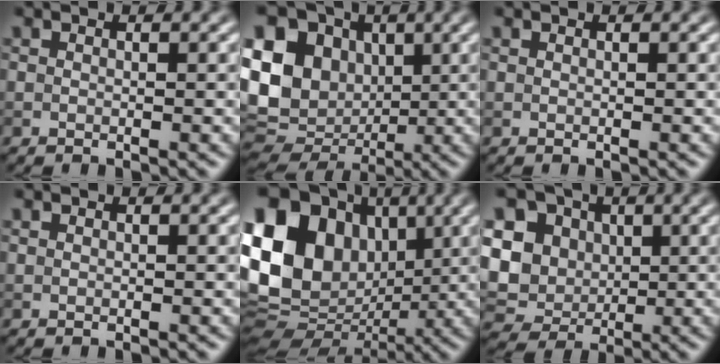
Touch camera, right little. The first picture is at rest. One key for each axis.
{"total": 15.2, "fx": 1.3, "fy": 12.6, "fz": 8.4, "tx": -0.188, "ty": 0.004, "tz": 0.018}
{"total": 0.0}
{"total": 0.0}
{"total": 15.4, "fx": 2.6, "fy": 12.0, "fz": 9.2, "tx": -0.203, "ty": 0.022, "tz": 0.045}
{"total": 10.2, "fx": 1.7, "fy": 8.8, "fz": 5.0, "tx": -0.120, "ty": 0.020, "tz": 0.011}